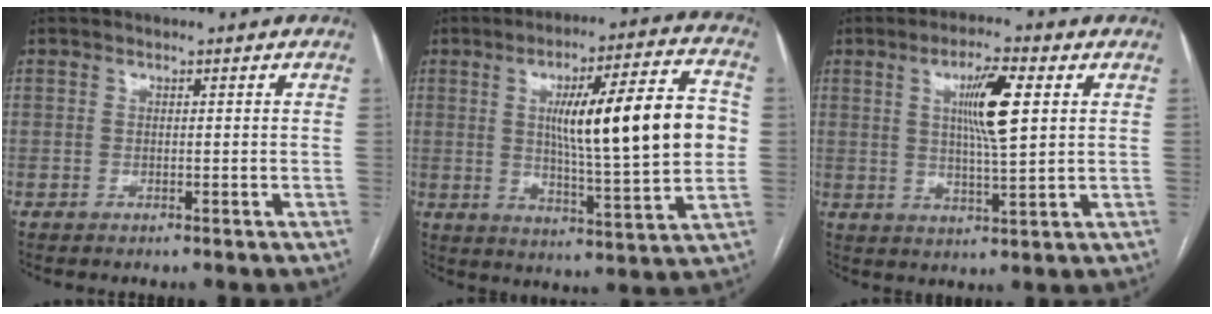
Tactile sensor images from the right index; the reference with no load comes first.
{"total": 19.1, "force": [2.3, 2.0, 18.8], "torque": [-0.286, 0.013, 0.033]}
{"total": 8.4, "force": [2.4, 0.8, 8.0], "torque": [-0.144, 0.000, 0.042]}